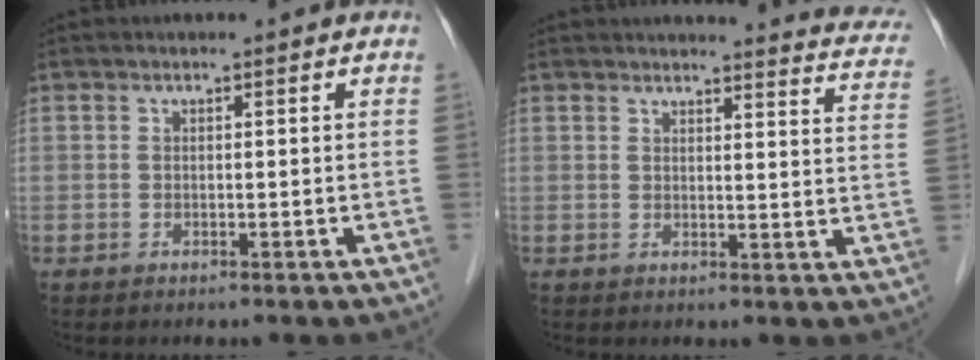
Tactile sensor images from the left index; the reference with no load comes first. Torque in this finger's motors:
{"motor_torque": [-0.65, -1.03, 0.38, 0.08]}